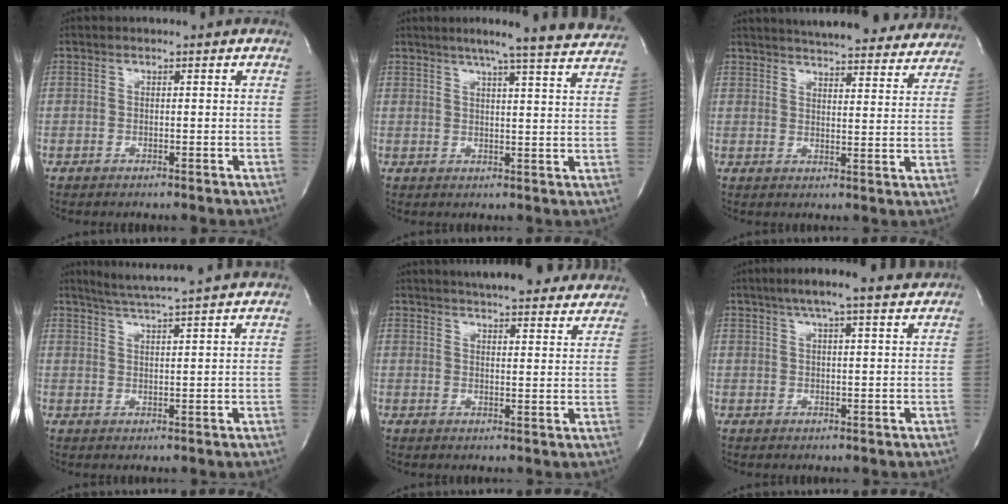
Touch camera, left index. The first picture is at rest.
{"total": 15.8, "force": [13.9, -0.7, 7.5], "torque": [-0.113, -0.029, 0.160]}
{"total": 26.6, "force": [24.3, 4.7, 9.6], "torque": [-0.154, -0.030, 0.295]}
{"total": 9.4, "force": [8.3, -1.1, 4.2], "torque": [-0.078, 0.014, 0.117]}
{"total": 23.6, "force": [21.3, 4.2, 9.4], "torque": [-0.150, -0.003, 0.265]}
{"total": 8.7, "force": [6.9, 0.2, 5.3], "torque": [-0.089, 0.018, 0.089]}